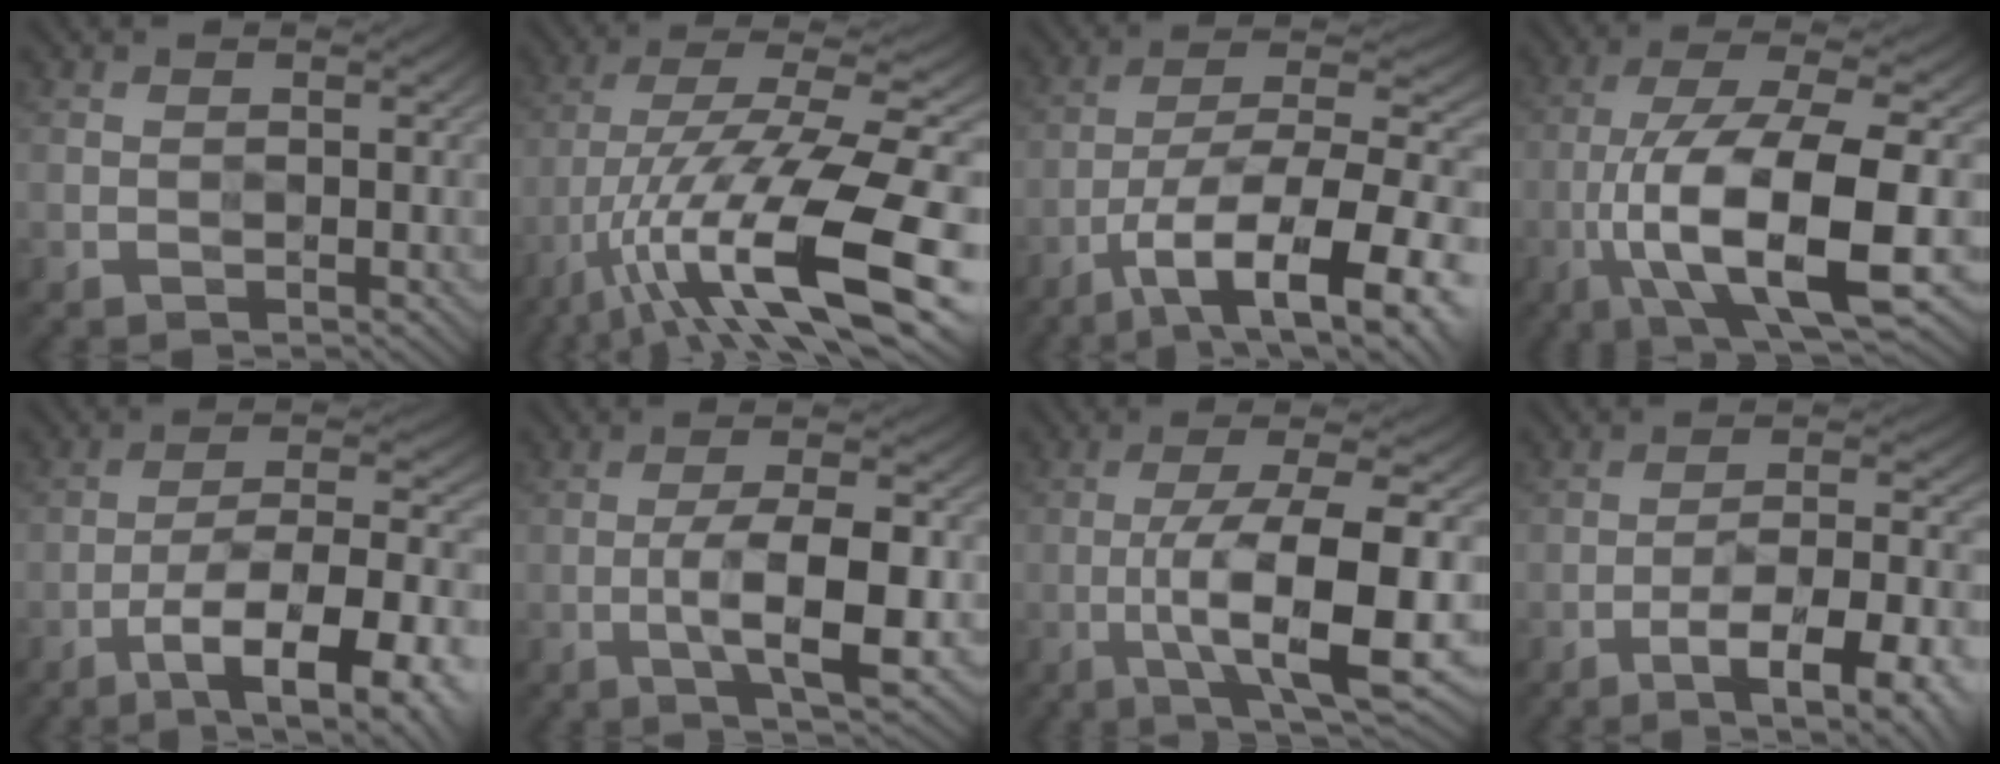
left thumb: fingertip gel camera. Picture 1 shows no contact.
{"total": 17.2, "force": [-8.1, 4.9, 14.3], "torque": [-0.262, -0.004, -0.147]}
{"total": 13.8, "force": [-6.6, 4.9, 11.0], "torque": [-0.190, -0.007, -0.112]}
{"total": 13.5, "force": [-4.0, 4.0, 12.3], "torque": [-0.233, -0.010, -0.067]}
{"total": 13.6, "force": [-7.3, 4.8, 10.4], "torque": [-0.164, -0.010, -0.114]}
{"total": 7.7, "force": [-2.2, 2.1, 7.1], "torque": [-0.114, 0.002, -0.039]}
{"total": 11.2, "force": [-3.0, 2.5, 10.5], "torque": [-0.171, 0.003, -0.051]}
{"total": 11.5, "force": [-6.8, 3.2, 8.7], "torque": [-0.133, 0.000, -0.103]}